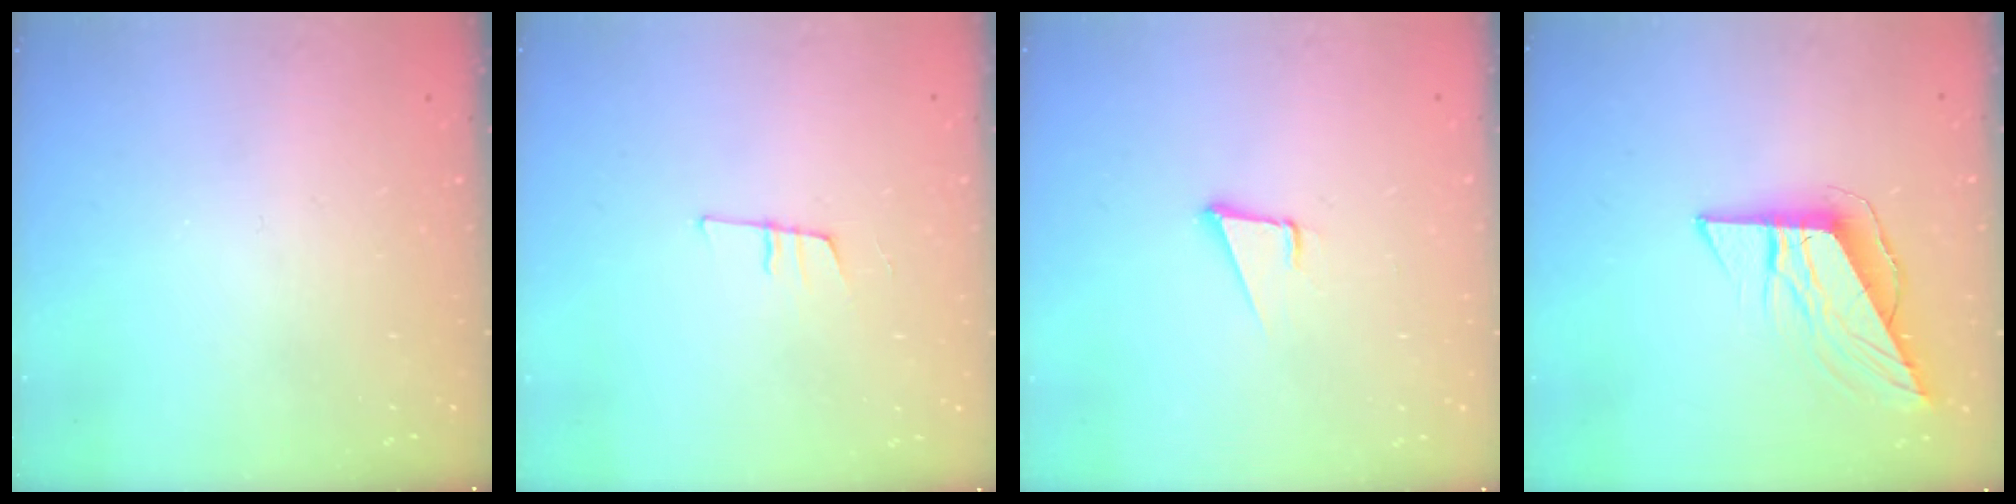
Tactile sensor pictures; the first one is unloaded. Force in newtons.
{"total": 7.6, "press": 7.0, "slide": 3.0}
{"total": 3.6, "press": 2.7, "slide": 2.4}
{"total": 8.7, "press": 8.7, "slide": 0.3}